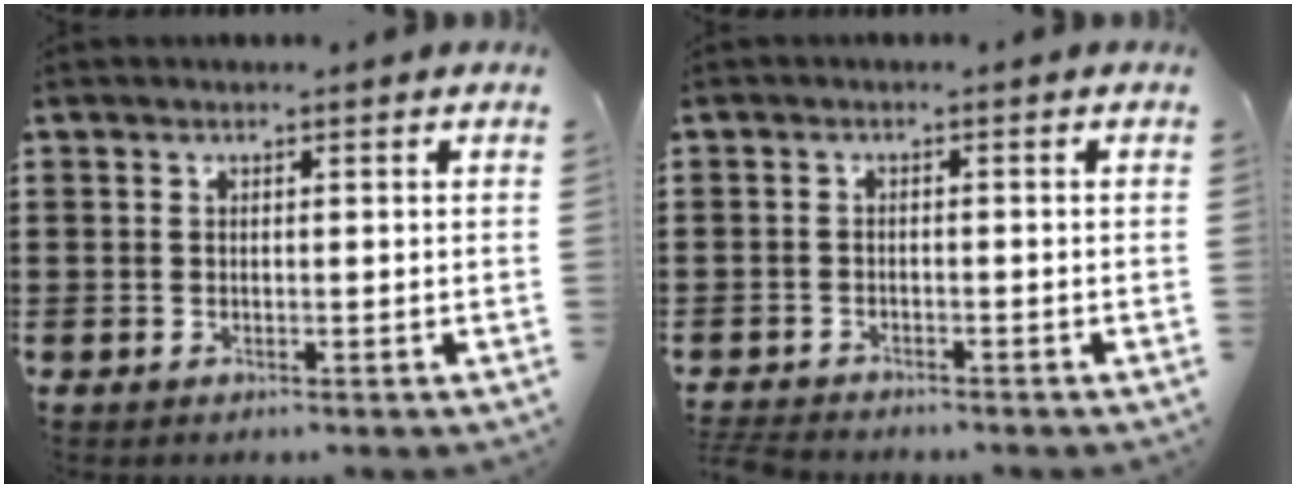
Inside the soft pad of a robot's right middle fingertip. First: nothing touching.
{"total": 2.0, "force": [-2.0, 0.1, 0.3], "torque": [-0.015, -0.004, -0.045]}